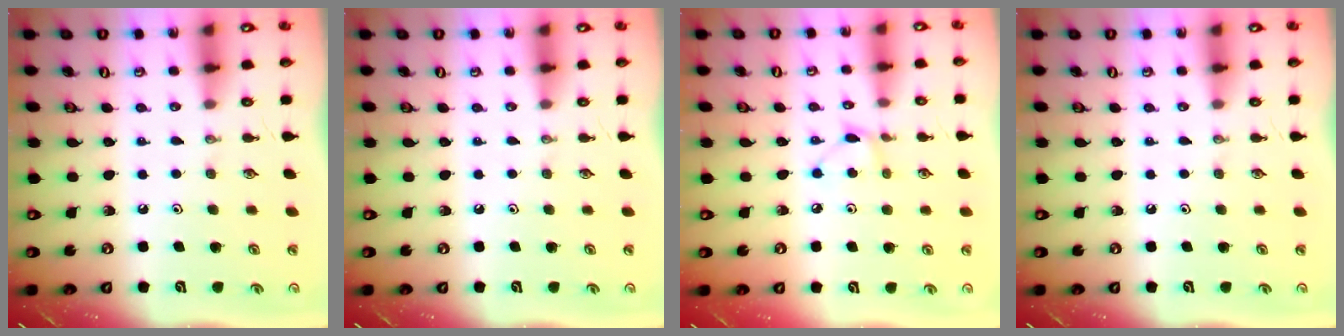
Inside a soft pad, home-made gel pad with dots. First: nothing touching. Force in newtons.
{"total": 0.0}
{"total": 5.5, "press": 5.5, "slide": 0.6}
{"total": 0.0}